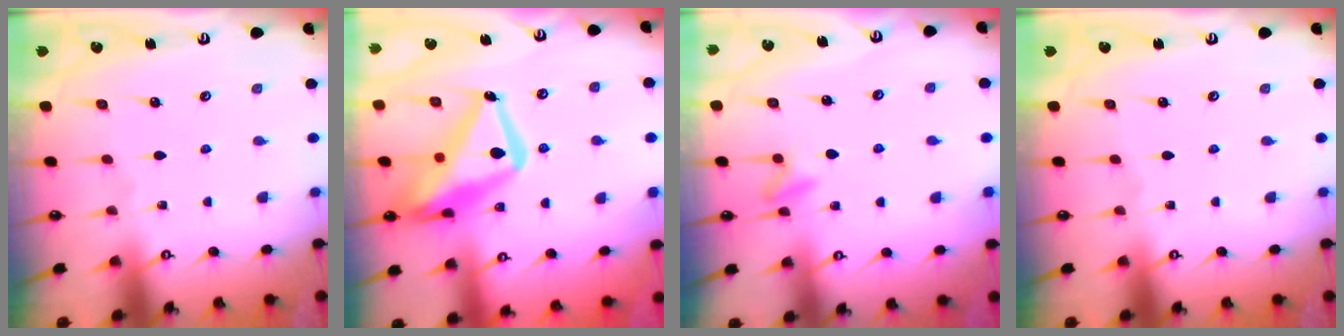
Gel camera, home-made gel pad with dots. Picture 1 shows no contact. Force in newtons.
{"total": 19.7, "press": 19.6, "slide": 2.0}
{"total": 5.4, "press": 5.1, "slide": 1.7}
{"total": 0.0}